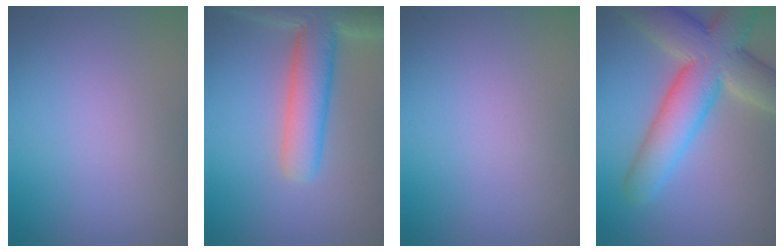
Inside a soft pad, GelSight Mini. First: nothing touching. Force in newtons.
{"total": 7.0, "press": 7.0, "slide": 0.5}
{"total": 0.0}
{"total": 10.0, "press": 10.0, "slide": 1.0}